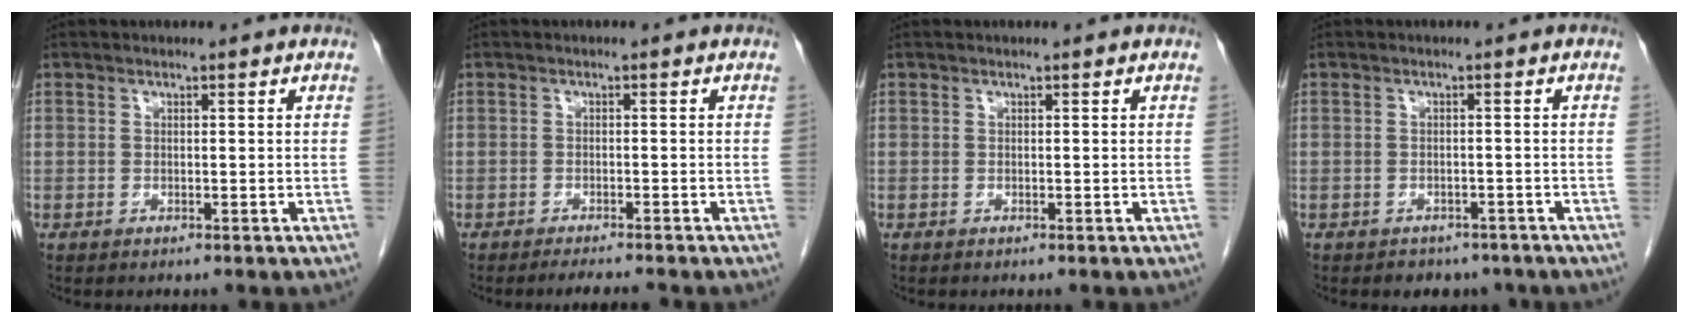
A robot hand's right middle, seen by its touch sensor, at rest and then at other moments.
{"total": 3.5, "force": [-3.2, 0.0, 1.5], "torque": [-0.018, -0.008, -0.046]}
{"total": 0.0}
{"total": 4.0, "force": [-3.2, 2.3, 0.5], "torque": [-0.004, 0.008, -0.040]}